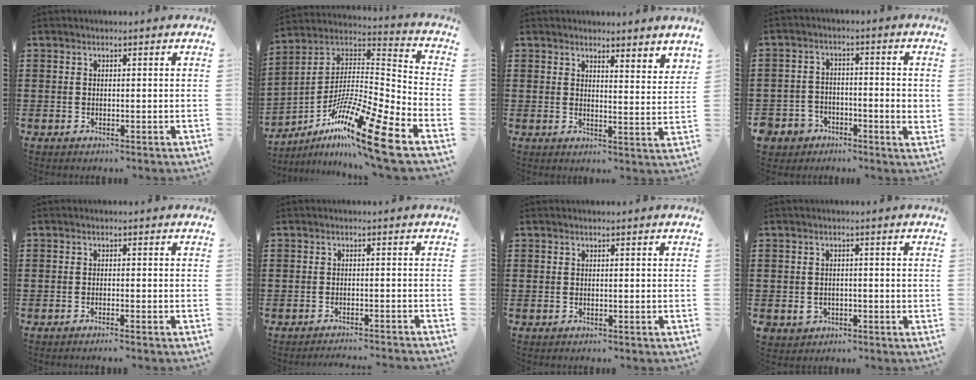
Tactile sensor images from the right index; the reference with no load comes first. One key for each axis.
{"total": 16.7, "fx": -11.8, "fy": 0.5, "fz": 11.8, "tx": -0.207, "ty": 0.027, "tz": -0.214}
{"total": 2.8, "fx": 2.8, "fy": 0.2, "fz": 0.2, "tx": -0.013, "ty": -0.007, "tz": 0.053}
{"total": 3.9, "fx": -2.8, "fy": 2.2, "fz": 1.7, "tx": -0.049, "ty": 0.002, "tz": -0.059}
{"total": 0.9, "fx": -0.8, "fy": -0.1, "fz": 0.5, "tx": -0.009, "ty": -0.001, "tz": -0.015}
{"total": 1.7, "fx": -1.6, "fy": -0.3, "fz": 0.0, "tx": -0.002, "ty": 0.002, "tz": -0.035}
{"total": 0.0}
{"total": 1.8, "fx": -0.6, "fy": 1.6, "fz": 0.5, "tx": -0.014, "ty": 0.003, "tz": -0.014}